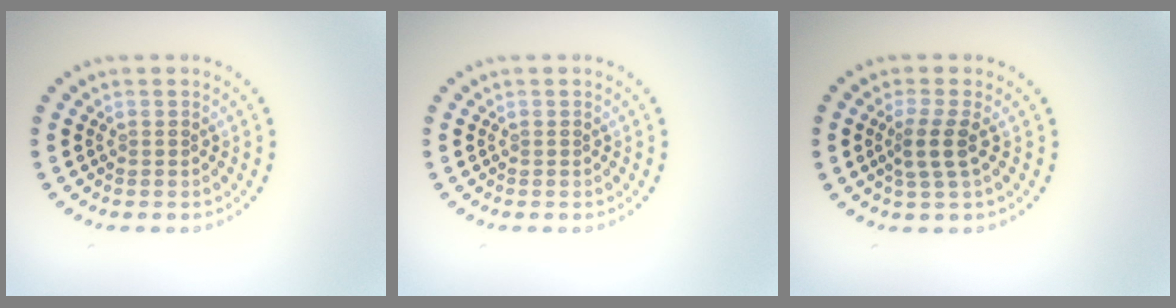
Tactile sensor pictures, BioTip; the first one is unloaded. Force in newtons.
{"total": 0.0}
{"total": 2.3, "press": 1.8, "slide": 1.3}